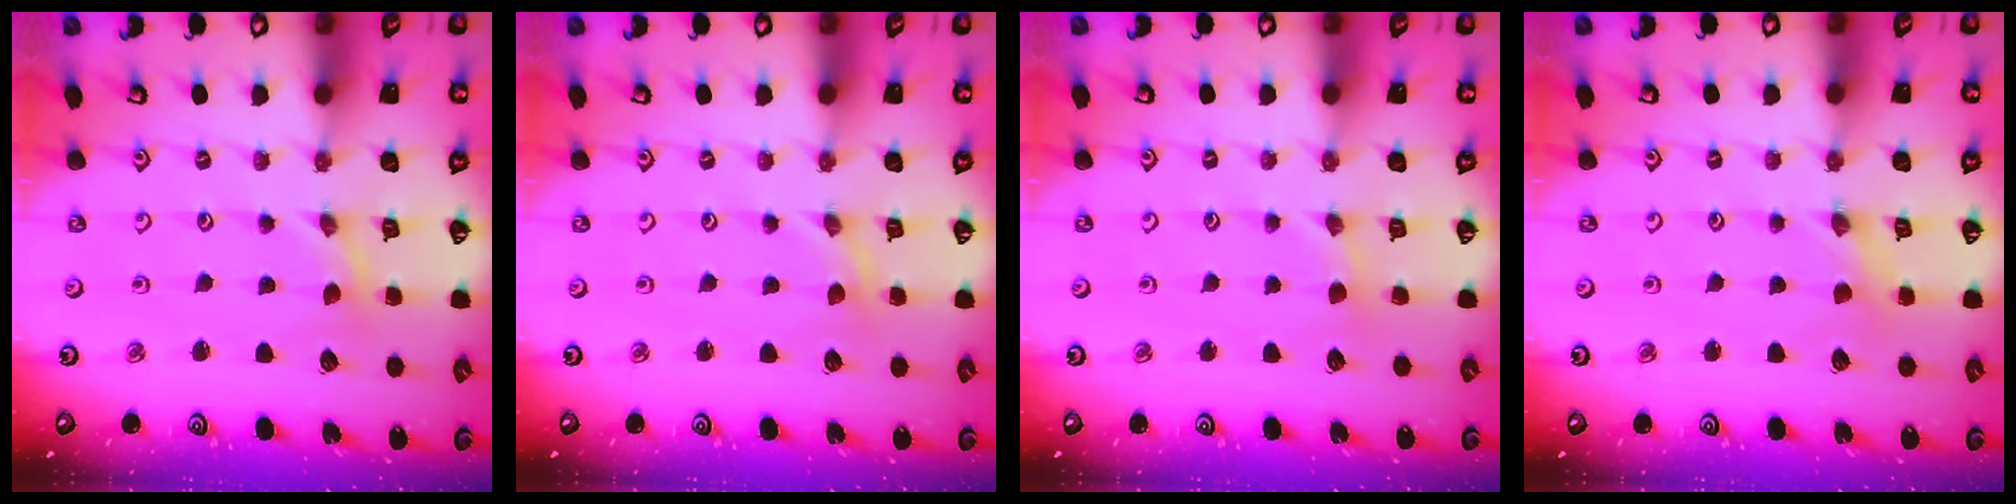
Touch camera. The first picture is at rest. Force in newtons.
{"total": 0.0}
{"total": 1.7, "press": 1.7, "slide": 0.3}
{"total": 0.8, "press": 0.8, "slide": 0.2}